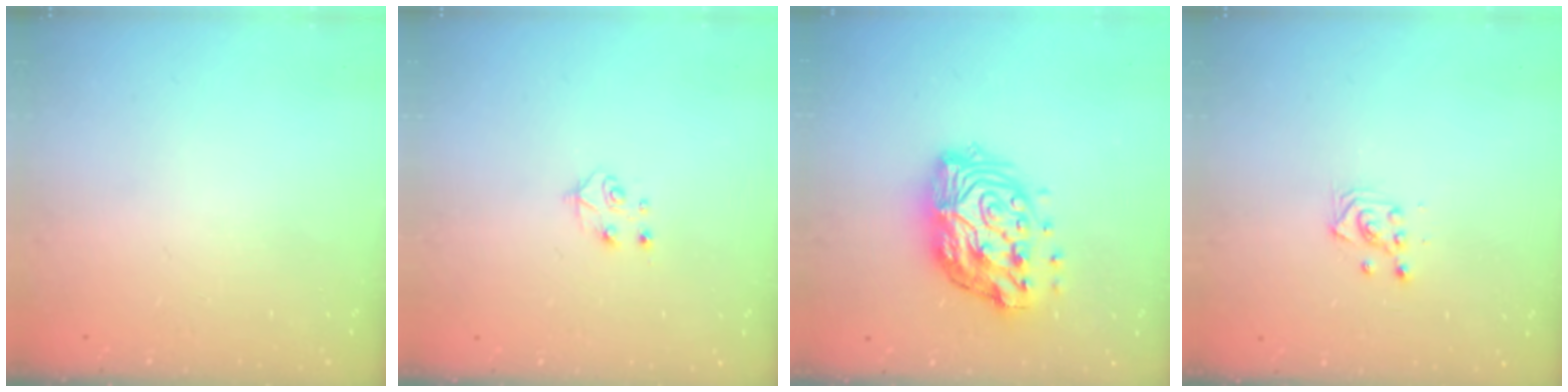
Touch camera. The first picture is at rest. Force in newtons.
{"total": 5.0, "press": 4.9, "slide": 0.5}
{"total": 16.0, "press": 16.0, "slide": 1.1}
{"total": 3.0, "press": 2.9, "slide": 0.8}